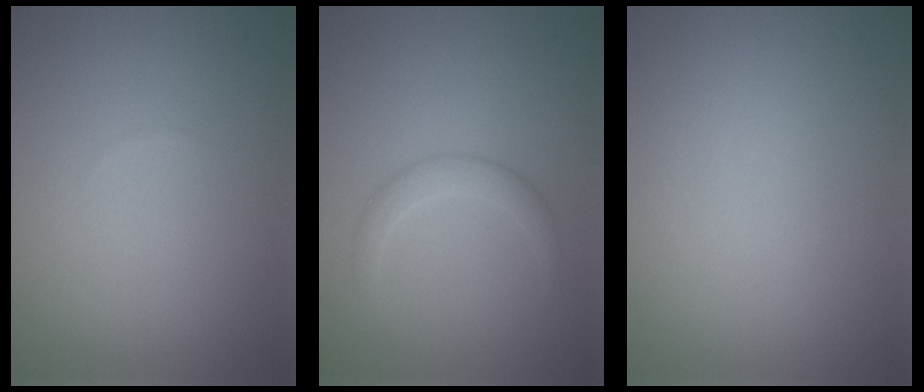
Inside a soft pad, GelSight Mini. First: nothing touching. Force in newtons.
{"total": 1.7, "press": 1.7, "slide": 0.1}
{"total": 0.0}